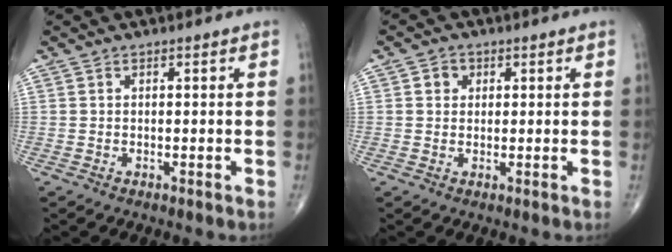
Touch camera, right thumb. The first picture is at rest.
{"total": 1.7, "force": [0.4, 1.5, 0.5], "torque": [0.000, 0.001, 0.003]}